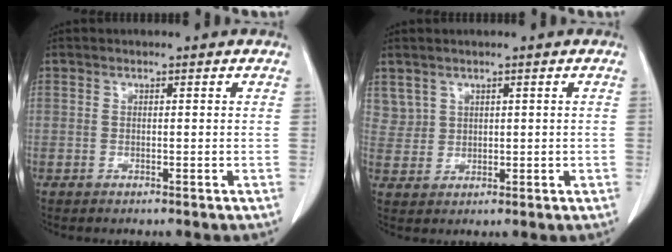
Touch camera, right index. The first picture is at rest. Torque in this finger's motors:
{"motor_torque": [-0.13, 0.34, 0.02, 0.02]}